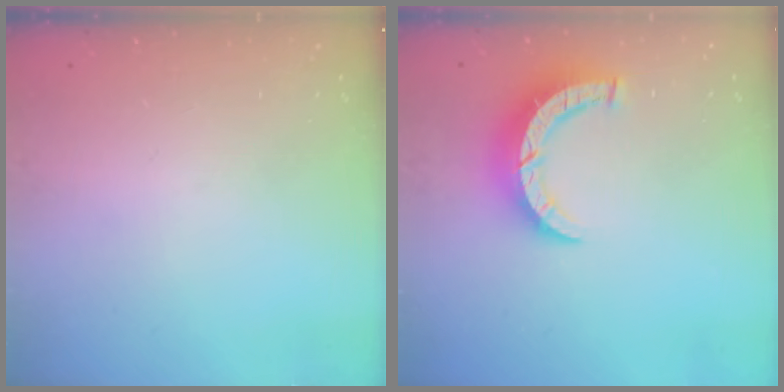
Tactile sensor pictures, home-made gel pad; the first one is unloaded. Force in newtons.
{"total": 8.3, "press": 8.3, "slide": 0.6}